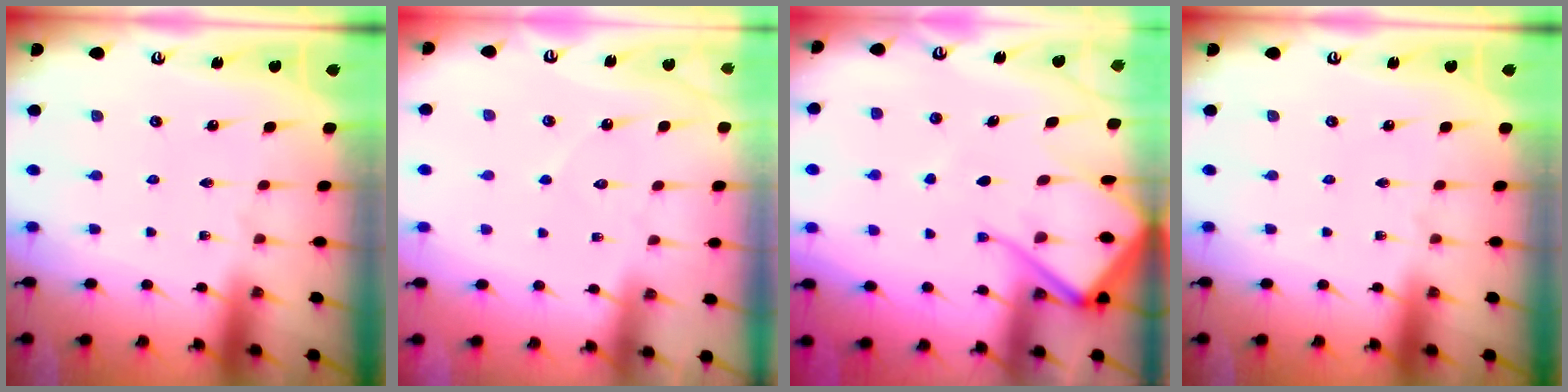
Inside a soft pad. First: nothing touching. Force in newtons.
{"total": 3.7, "press": 3.7, "slide": 0.3}
{"total": 12.7, "press": 12.6, "slide": 1.3}
{"total": 0.0}